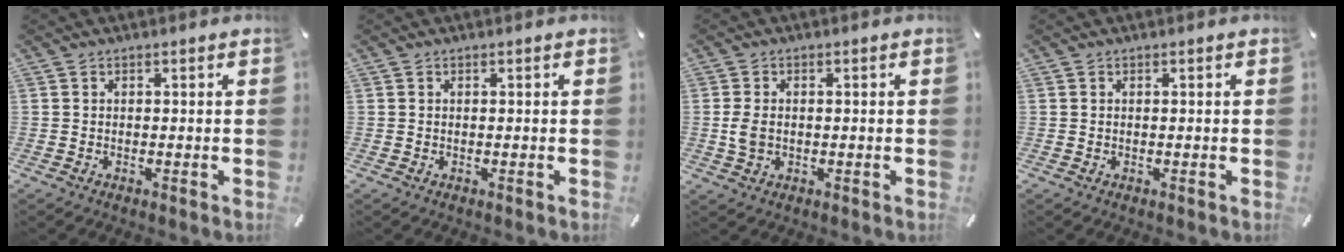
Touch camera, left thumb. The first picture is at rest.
{"total": 0.0}
{"total": 3.9, "force": [-0.2, 2.6, 2.8], "torque": [-0.067, 0.001, -0.006]}
{"total": 0.0}